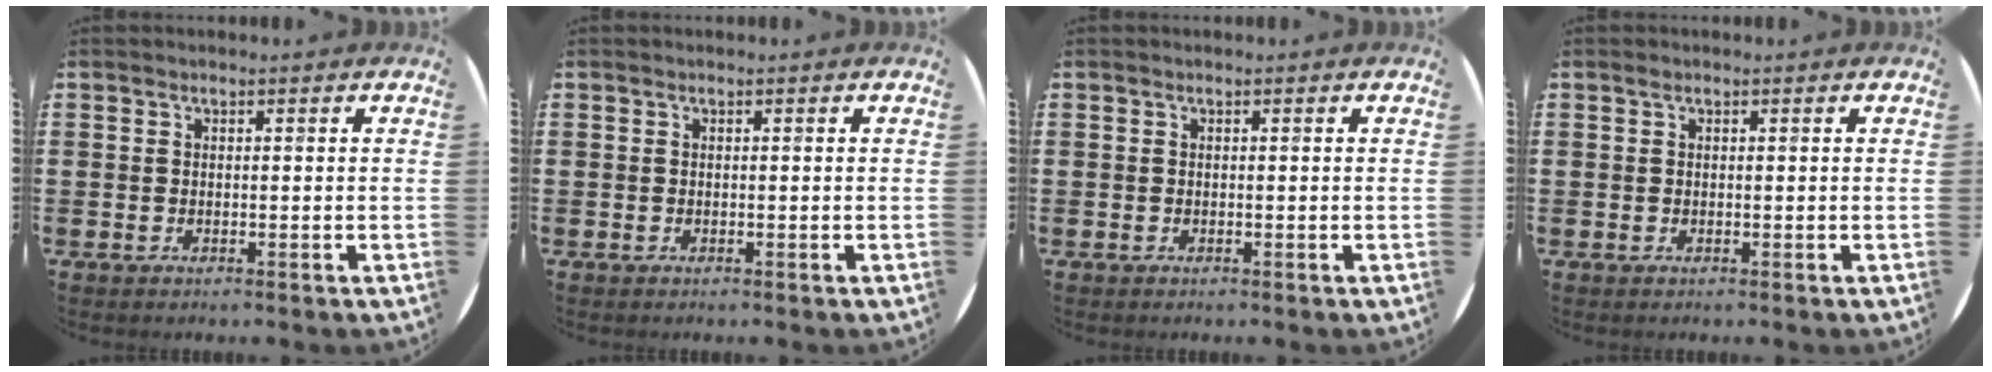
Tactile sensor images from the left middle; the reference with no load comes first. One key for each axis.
{"total": 0.0}
{"total": 0.0}
{"total": 0.0}